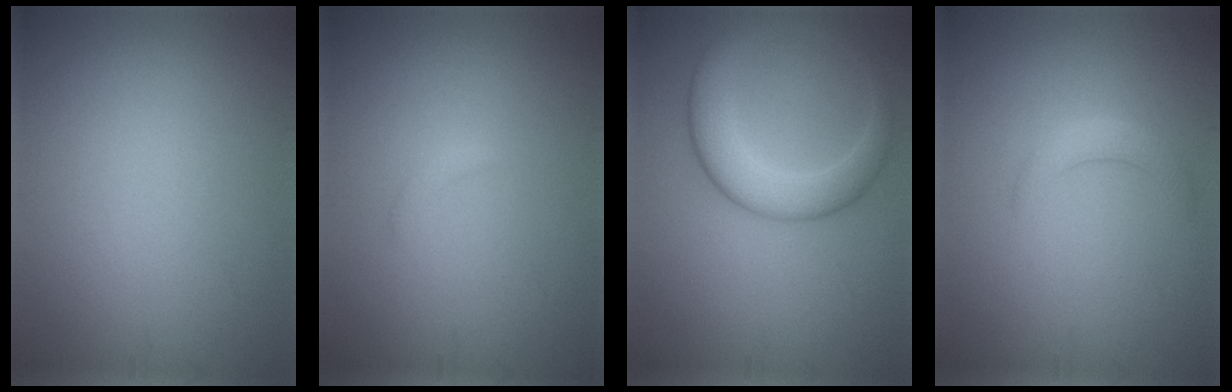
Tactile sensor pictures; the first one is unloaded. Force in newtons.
{"total": 0.6, "press": 0.6, "slide": 0.1}
{"total": 5.1, "press": 5.1, "slide": 0.1}
{"total": 1.8, "press": 1.8, "slide": 0.1}